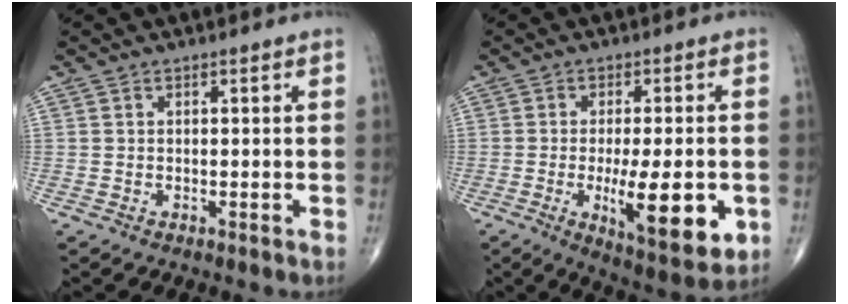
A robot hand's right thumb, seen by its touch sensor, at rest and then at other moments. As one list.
[{"total": 14.4, "force": [-3.4, 4.5, 13.2], "torque": [-0.189, -0.019, -0.042]}]